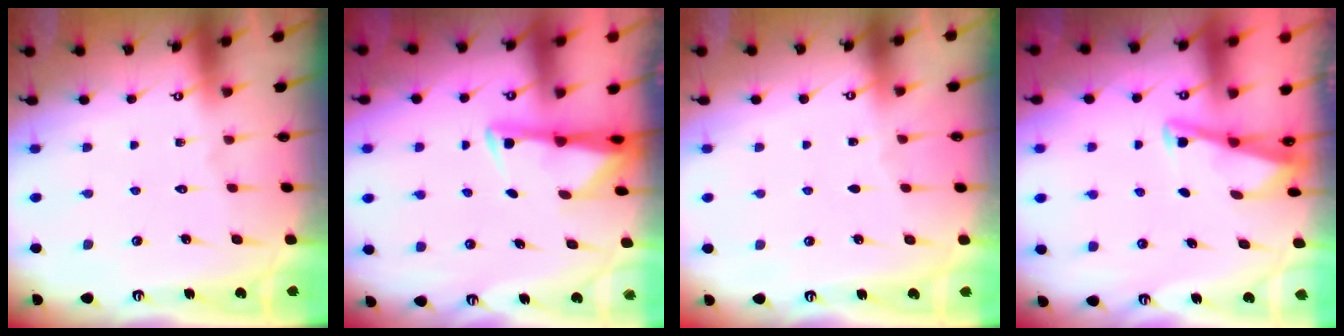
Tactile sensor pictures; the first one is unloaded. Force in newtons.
{"total": 3.0, "press": 2.9, "slide": 0.5}
{"total": 2.3, "press": 2.2, "slide": 0.2}
{"total": 3.0, "press": 3.0, "slide": 0.3}